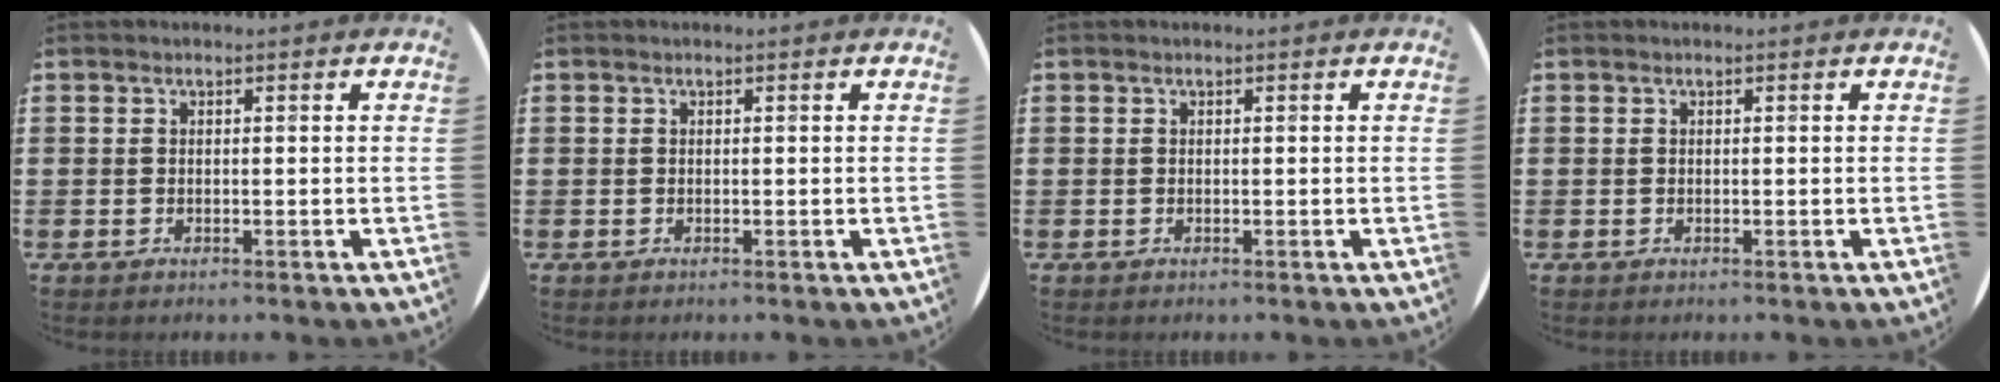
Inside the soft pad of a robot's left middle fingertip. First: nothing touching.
{"total": 0.0}
{"total": 0.0}
{"total": 0.0}